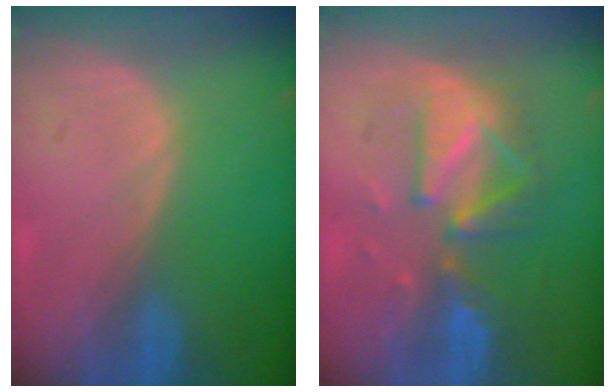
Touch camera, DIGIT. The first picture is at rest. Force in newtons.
{"total": 8.0, "press": 8.0, "slide": 0.6}